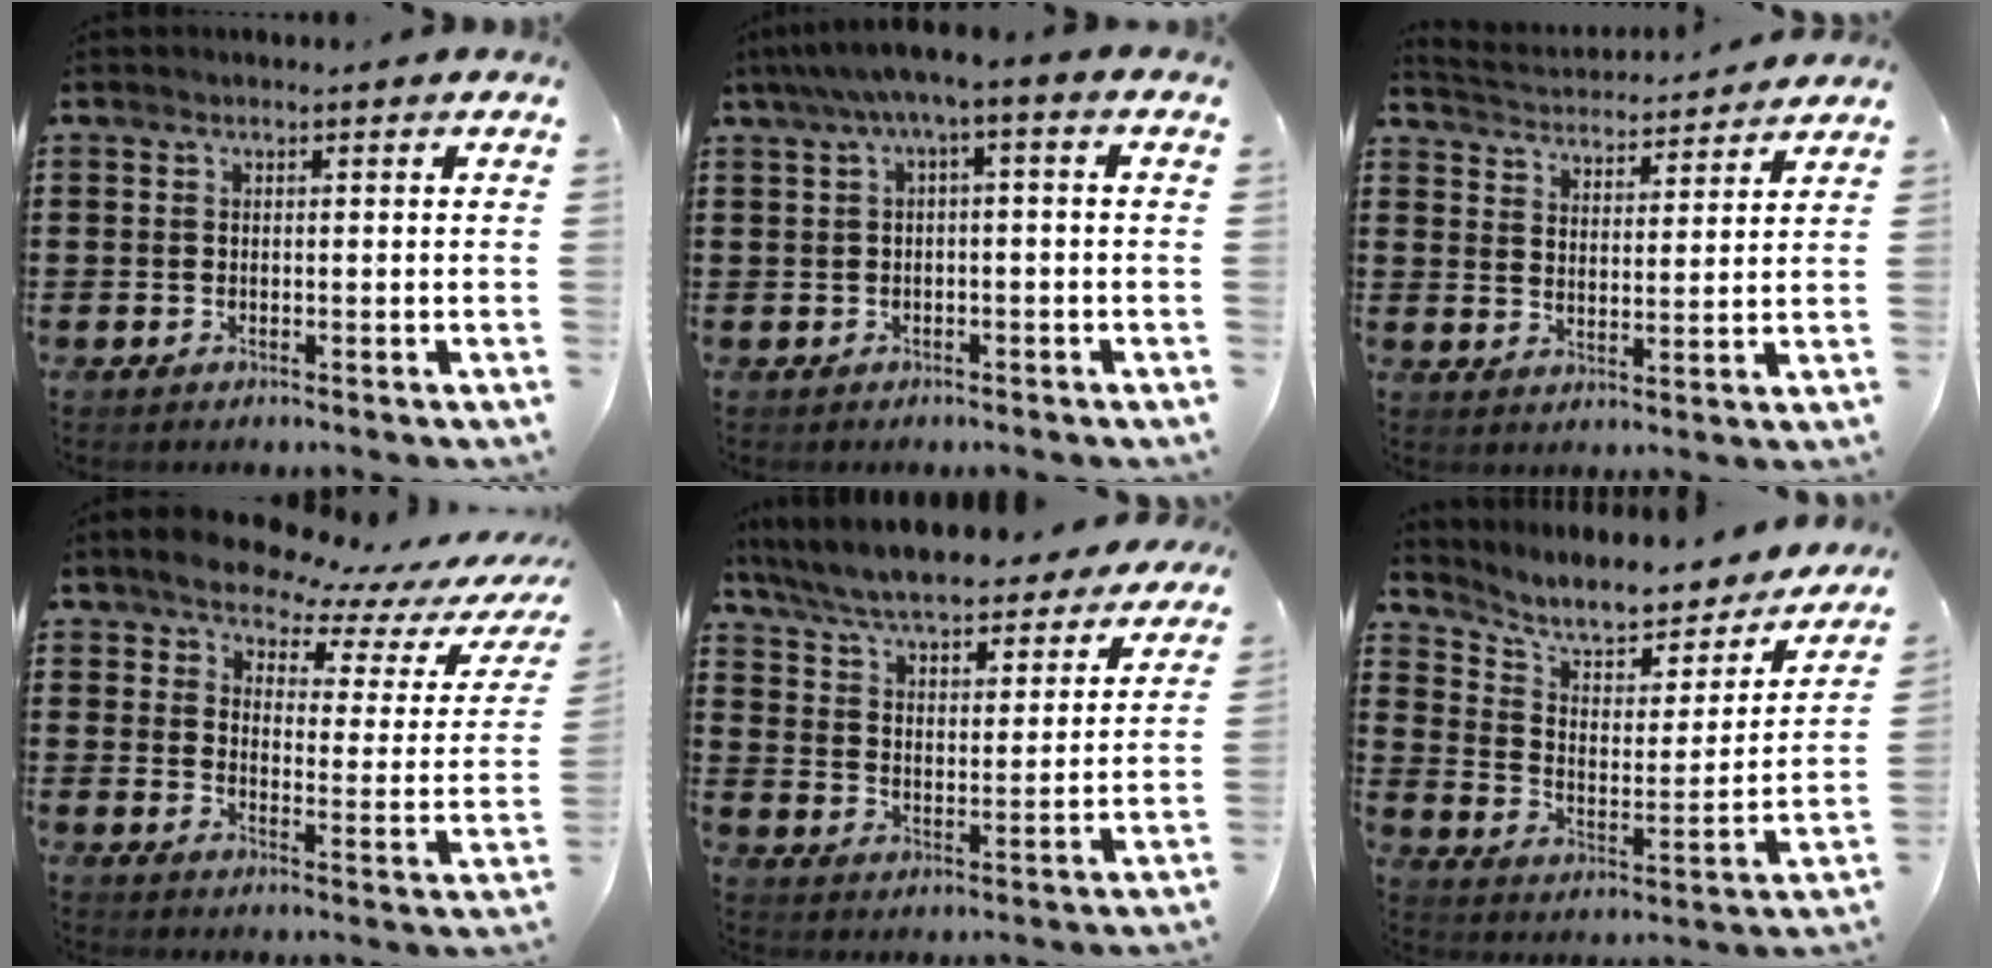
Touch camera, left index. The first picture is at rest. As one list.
[{"total": 3.4, "force": [-1.4, 0.5, 3.1], "torque": [-0.055, 0.003, -0.031]}, {"total": 3.6, "force": [3.5, -0.2, -0.3], "torque": [-0.015, -0.028, 0.058]}, {"total": 7.2, "force": [6.6, 1.7, 2.3], "torque": [-0.068, -0.043, 0.113]}, {"total": 7.7, "force": [7.2, 0.6, 2.8], "torque": [-0.085, -0.042, 0.126]}, {"total": 8.1, "force": [7.1, 2.0, 3.5], "torque": [-0.086, -0.050, 0.116]}]